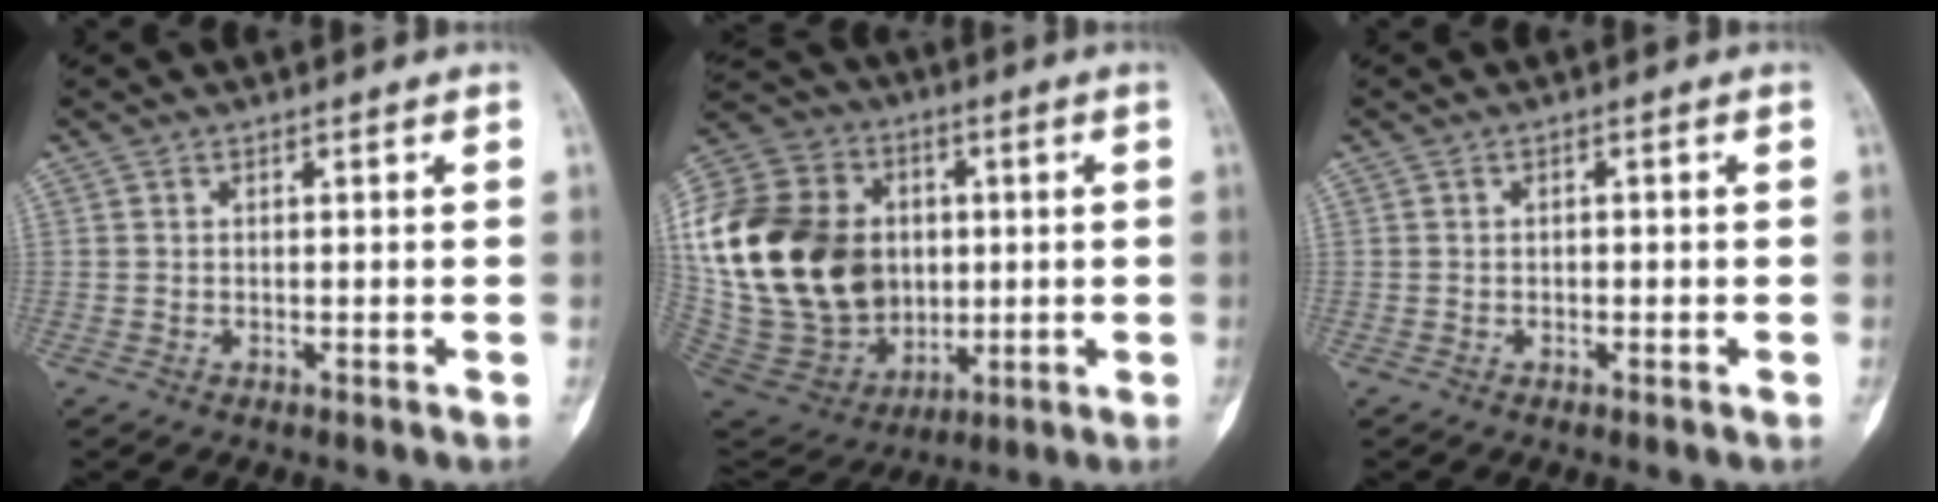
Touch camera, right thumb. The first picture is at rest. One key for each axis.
{"total": 32.2, "fx": 2.2, "fy": 24.3, "fz": 21.0, "tx": -0.427, "ty": 0.018, "tz": 0.058}
{"total": 1.6, "fx": -0.8, "fy": 1.2, "fz": 0.7, "tx": 0.009, "ty": 0.009, "tz": -0.019}